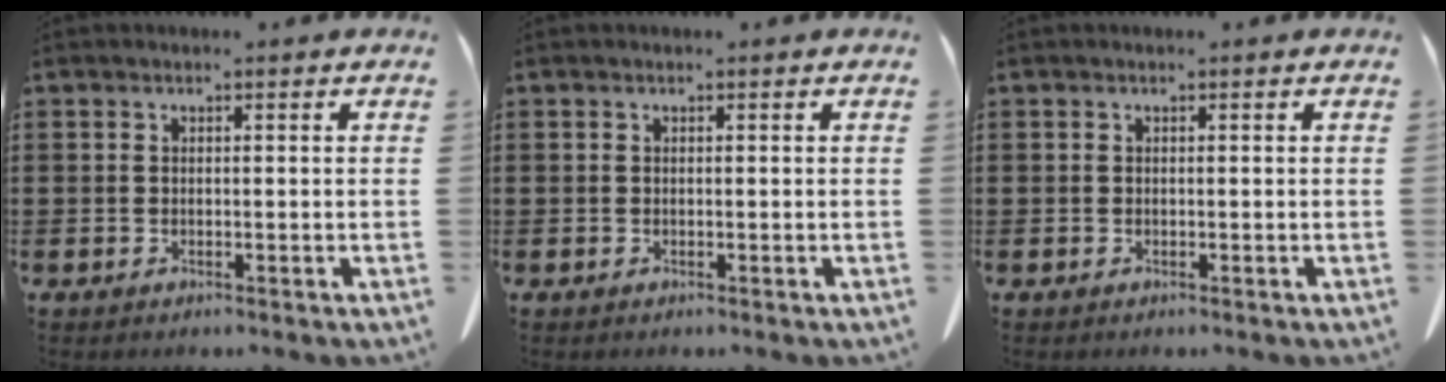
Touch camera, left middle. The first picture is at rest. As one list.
[{"total": 0.0}, {"total": 0.0}]